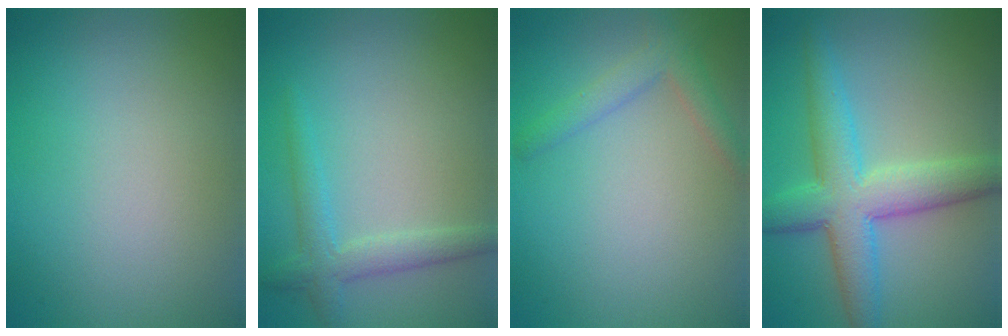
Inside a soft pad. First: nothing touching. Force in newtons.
{"total": 2.6, "press": 2.6, "slide": 0.1}
{"total": 2.3, "press": 2.3, "slide": 0.3}
{"total": 6.6, "press": 6.6, "slide": 0.1}